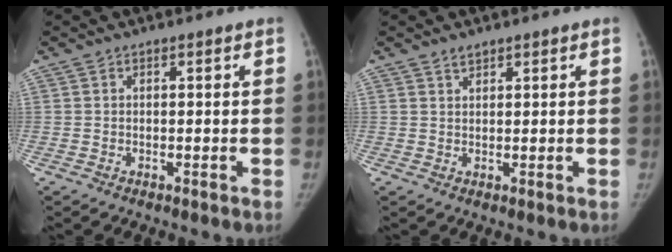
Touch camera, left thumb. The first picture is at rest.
{"total": 1.4, "force": [1.2, 0.6, 0.5], "torque": [-0.002, -0.007, 0.022]}